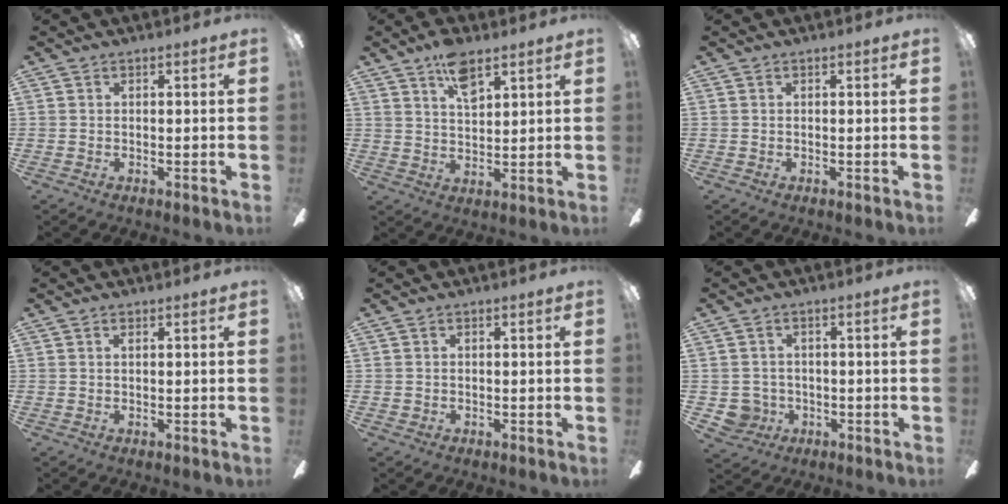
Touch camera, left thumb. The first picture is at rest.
{"total": 8.5, "force": [5.4, 3.7, 5.4], "torque": [-0.085, -0.019, 0.093]}
{"total": 0.0}
{"total": 0.9, "force": [0.5, 0.4, 0.7], "torque": [-0.016, 0.003, 0.009]}
{"total": 0.7, "force": [0.2, 0.6, 0.1], "torque": [-0.003, 0.006, 0.002]}
{"total": 4.6, "force": [-0.6, 4.5, 0.6], "torque": [-0.033, 0.009, -0.010]}